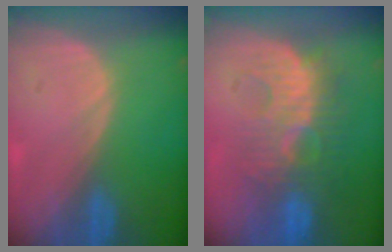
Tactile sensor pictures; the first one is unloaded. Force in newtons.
{"total": 9.2, "press": 9.0, "slide": 1.9}